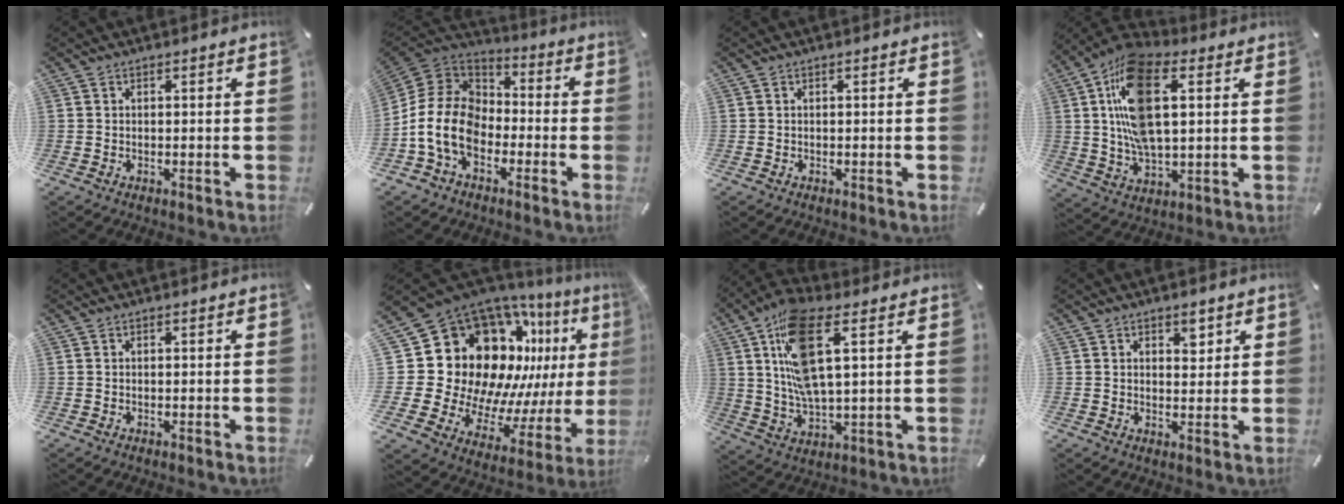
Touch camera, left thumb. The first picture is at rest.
{"total": 13.9, "force": [-5.1, 10.5, 7.6], "torque": [-0.184, 0.027, -0.098]}
{"total": 0.0}
{"total": 17.8, "force": [4.8, 9.1, 14.5], "torque": [-0.312, 0.000, 0.085]}
{"total": 0.0}
{"total": 24.9, "force": [7.8, 18.9, 14.2], "torque": [-0.239, -0.123, 0.200]}
{"total": 15.4, "force": [5.2, 5.6, 13.4], "torque": [-0.290, -0.014, 0.086]}
{"total": 3.4, "force": [2.0, 2.2, 1.6], "torque": [0.005, -0.014, 0.027]}